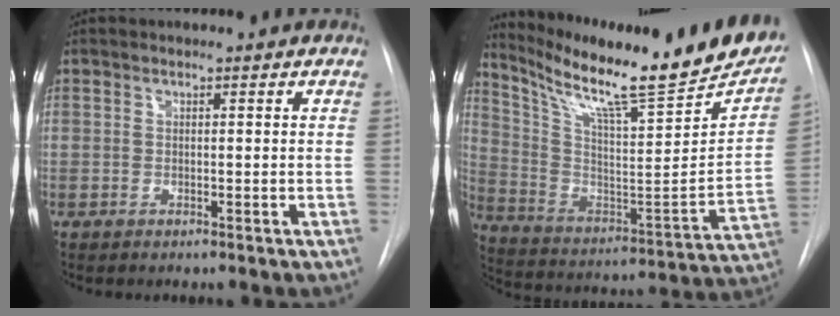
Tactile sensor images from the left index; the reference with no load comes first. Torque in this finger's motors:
{"motor_torque": [0.21, -0.46, 0.07, 0.08]}